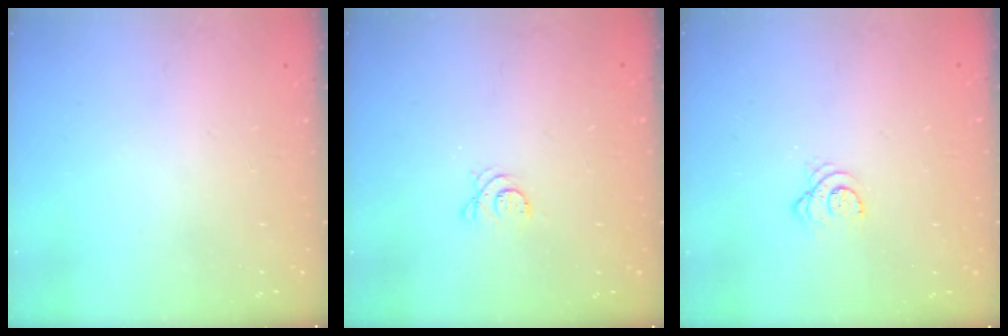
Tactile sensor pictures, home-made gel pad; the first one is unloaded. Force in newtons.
{"total": 3.5, "press": 3.4, "slide": 0.7}
{"total": 4.1, "press": 4.1, "slide": 0.4}